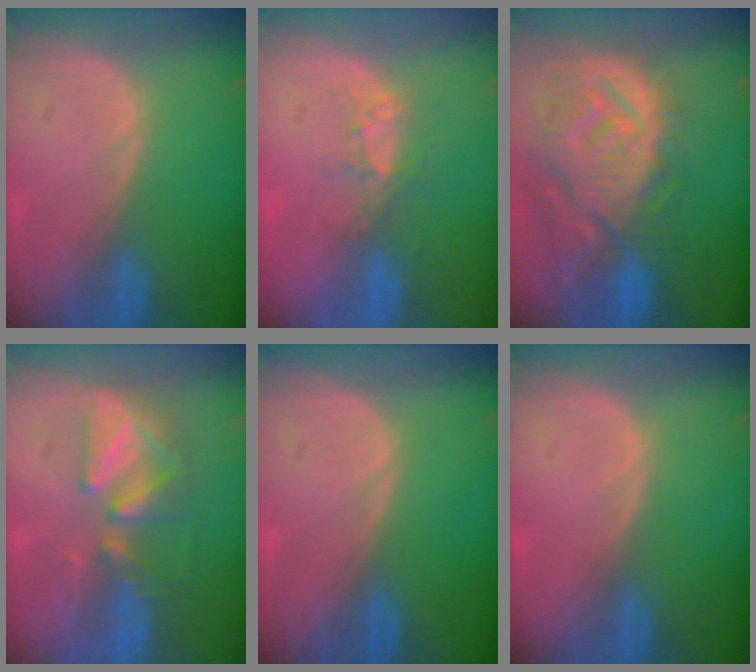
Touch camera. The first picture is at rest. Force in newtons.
{"total": 3.7, "press": 3.2, "slide": 1.9}
{"total": 13.0, "press": 11.4, "slide": 6.3}
{"total": 7.7, "press": 7.3, "slide": 2.5}
{"total": 0.0}
{"total": 0.0}